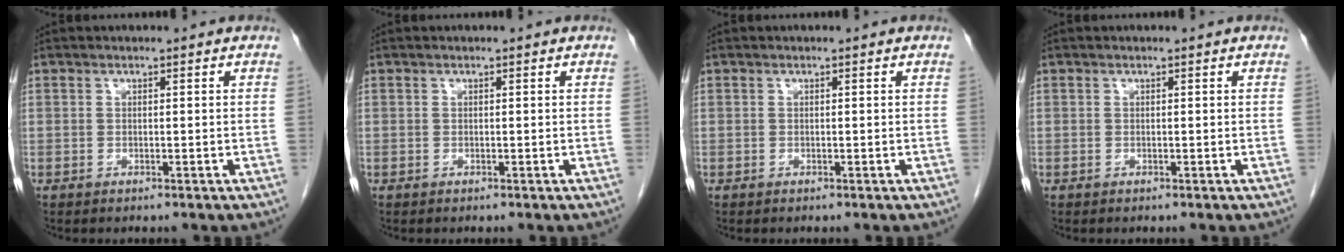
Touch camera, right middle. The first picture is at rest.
{"total": 0.0}
{"total": 0.0}
{"total": 0.0}